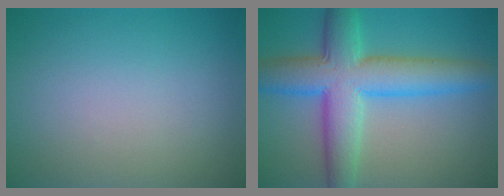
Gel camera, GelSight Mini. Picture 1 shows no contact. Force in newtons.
{"total": 8.9, "press": 8.9, "slide": 0.1}